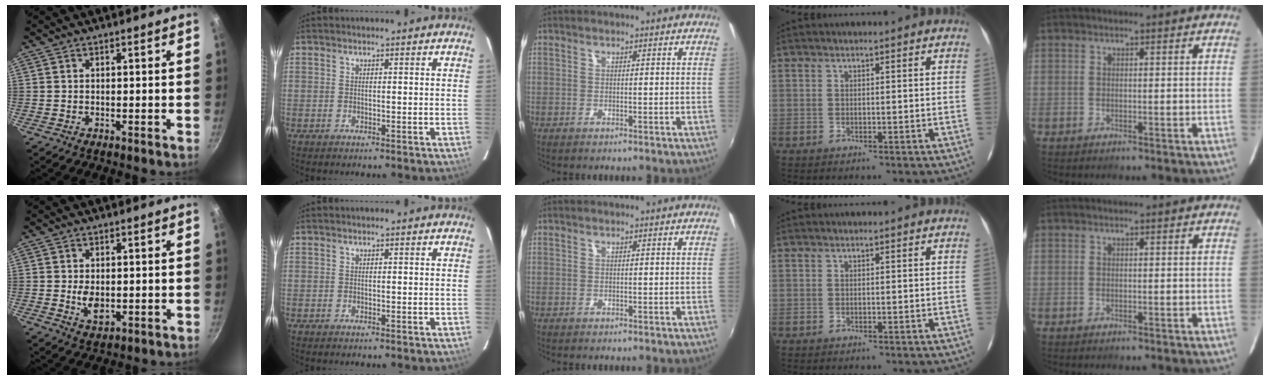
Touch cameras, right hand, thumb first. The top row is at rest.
{"thumb": {"total": 4.5, "force": [-0.3, 2.9, 3.5], "torque": [-0.058, -0.010, 0.001]}}